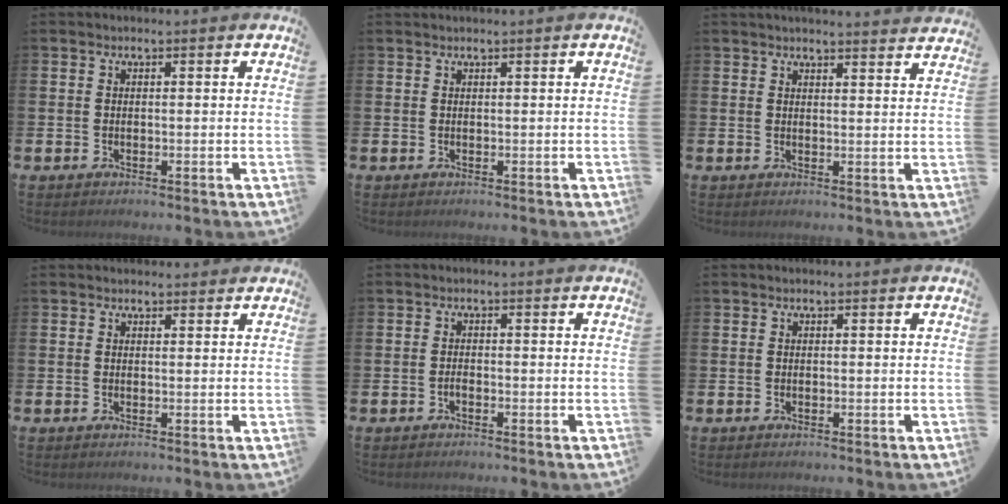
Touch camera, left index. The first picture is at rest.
{"total": 0.0}
{"total": 3.0, "force": [3.0, -0.2, -0.1], "torque": [0.009, -0.022, 0.052]}
{"total": 1.2, "force": [1.1, 0.5, 0.0], "torque": [0.019, -0.003, 0.017]}
{"total": 0.7, "force": [-0.5, 0.2, 0.4], "torque": [-0.011, -0.004, -0.008]}
{"total": 0.0}